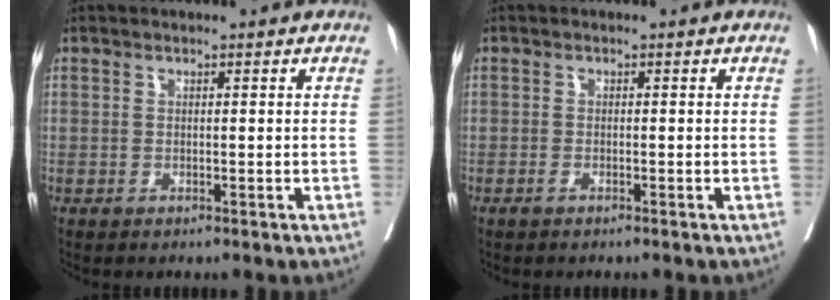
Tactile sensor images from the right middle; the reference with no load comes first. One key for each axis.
{"total": 0.7, "fx": -0.5, "fy": 0.1, "fz": 0.5, "tx": -0.013, "ty": -0.002, "tz": -0.009}